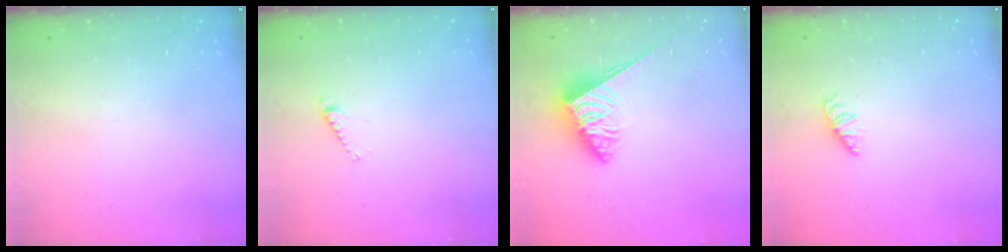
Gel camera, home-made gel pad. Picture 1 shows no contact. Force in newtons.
{"total": 2.9, "press": 2.9, "slide": 0.3}
{"total": 4.0, "press": 3.9, "slide": 0.5}
{"total": 1.1, "press": 1.1, "slide": 0.3}